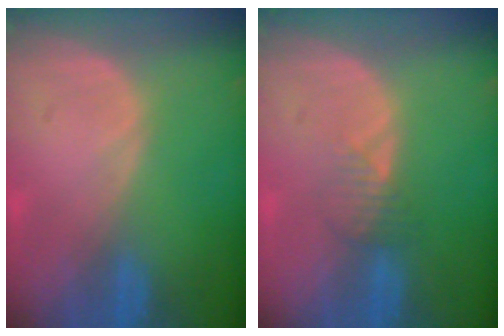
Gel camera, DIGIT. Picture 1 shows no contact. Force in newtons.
{"total": 2.1, "press": 2.1, "slide": 0.2}